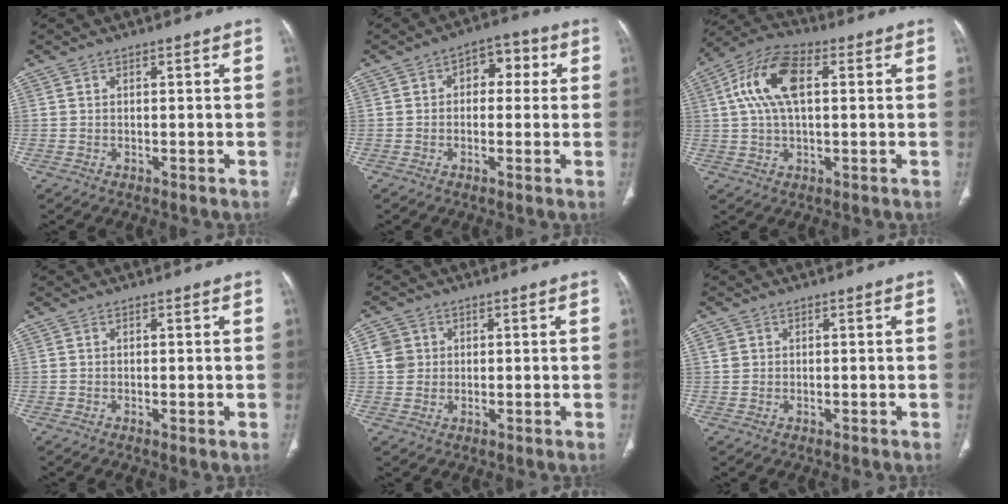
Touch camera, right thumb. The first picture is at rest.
{"total": 6.6, "force": [1.3, 4.4, 4.7], "torque": [-0.027, 0.018, 0.009]}
{"total": 12.4, "force": [2.6, 6.3, 10.4], "torque": [-0.211, 0.026, 0.045]}
{"total": 0.7, "force": [-0.1, 0.1, 0.6], "torque": [-0.014, -0.003, -0.002]}
{"total": 3.9, "force": [0.9, 3.7, 0.9], "torque": [0.003, 0.000, 0.016]}
{"total": 1.5, "force": [0.5, 1.4, 0.3], "torque": [0.003, 0.001, 0.007]}